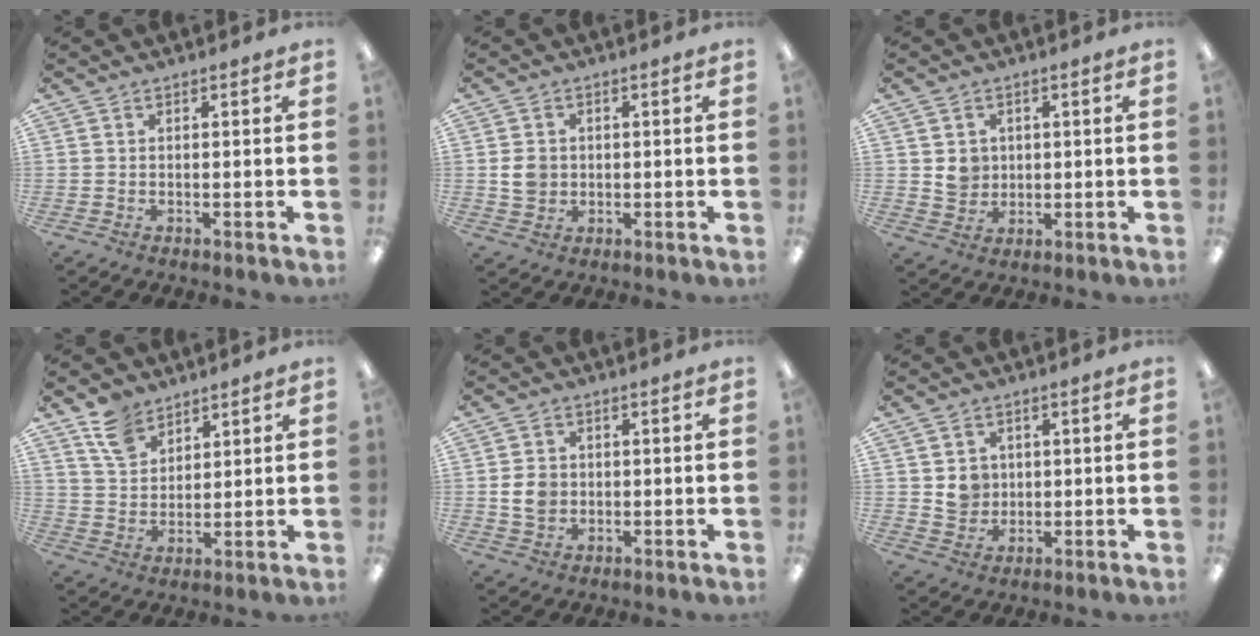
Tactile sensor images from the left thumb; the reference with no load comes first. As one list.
[{"total": 4.4, "force": [0.1, 3.8, 2.1], "torque": [-0.025, 0.002, 0.001]}, {"total": 5.0, "force": [1.3, 4.6, 1.2], "torque": [-0.012, 0.001, 0.022]}, {"total": 8.7, "force": [6.2, 5.3, 2.9], "torque": [-0.056, -0.022, 0.118]}, {"total": 5.1, "force": [-0.3, 4.3, 2.7], "torque": [-0.050, 0.004, -0.005]}, {"total": 5.3, "force": [1.4, 4.9, 1.4], "torque": [-0.008, 0.000, 0.021]}]